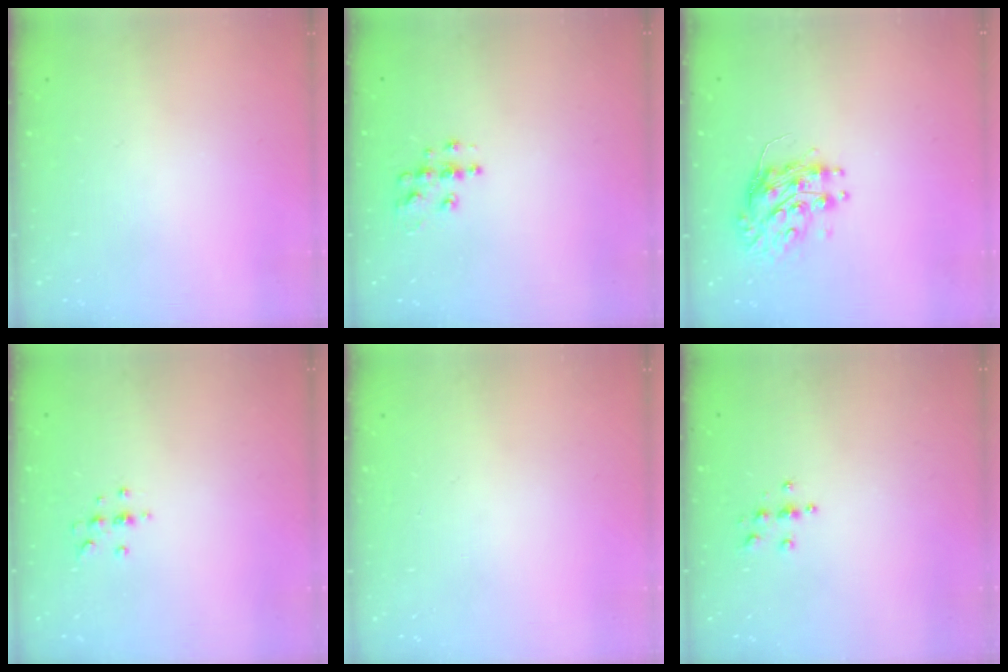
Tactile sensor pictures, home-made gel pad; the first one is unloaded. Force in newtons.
{"total": 7.0, "press": 7.0, "slide": 0.3}
{"total": 9.0, "press": 9.0, "slide": 0.3}
{"total": 3.7, "press": 3.7, "slide": 0.5}
{"total": 0.0}
{"total": 3.9, "press": 3.9, "slide": 0.4}